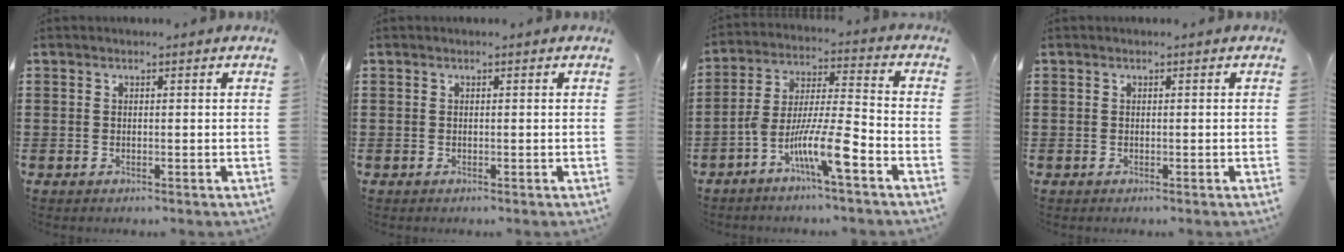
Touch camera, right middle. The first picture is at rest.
{"total": 0.0}
{"total": 10.4, "force": [-6.3, 1.4, 8.2], "torque": [-0.174, -0.005, -0.125]}
{"total": 0.0}